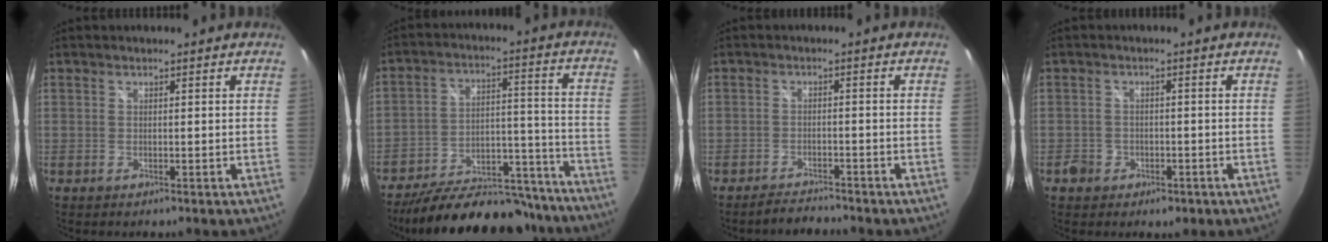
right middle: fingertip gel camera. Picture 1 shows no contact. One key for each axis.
{"total": 23.7, "fx": -20.2, "fy": 8.6, "fz": 8.9, "tx": -0.155, "ty": 0.030, "tz": -0.258}
{"total": 3.2, "fx": -3.1, "fy": 0.5, "fz": 0.4, "tx": -0.024, "ty": 0.001, "tz": -0.051}
{"total": 3.8, "fx": -1.9, "fy": 3.1, "fz": 1.2, "tx": -0.029, "ty": 0.002, "tz": -0.027}